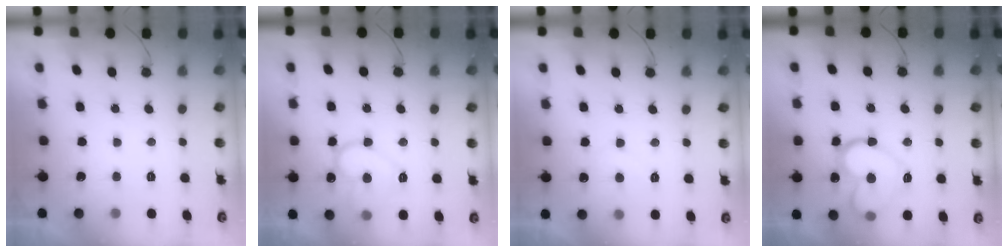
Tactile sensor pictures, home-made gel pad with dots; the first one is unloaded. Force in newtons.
{"total": 12.7, "press": 12.7, "slide": 0.8}
{"total": 5.5, "press": 5.5, "slide": 0.4}
{"total": 16.2, "press": 16.1, "slide": 1.8}